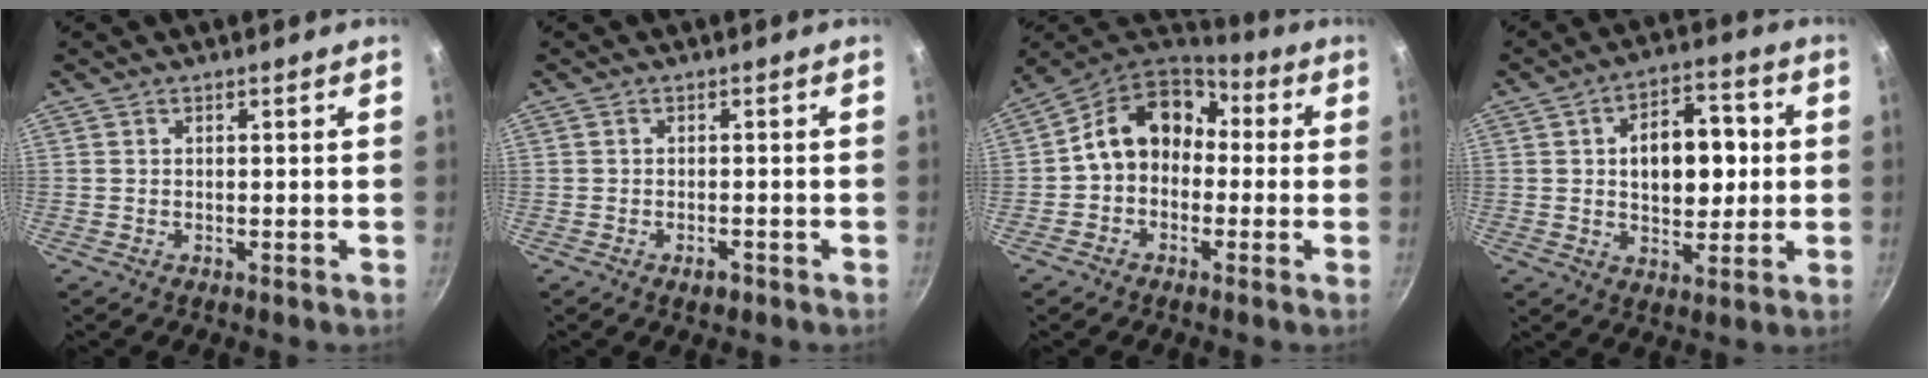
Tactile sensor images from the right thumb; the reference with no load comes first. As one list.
[{"total": 2.0, "force": [-1.2, 1.0, 1.3], "torque": [-0.017, 0.011, -0.019]}, {"total": 12.9, "force": [0.5, 10.2, 7.9], "torque": [-0.095, 0.047, -0.013]}, {"total": 13.0, "force": [1.1, 8.1, 10.1], "torque": [-0.107, 0.014, 0.014]}]